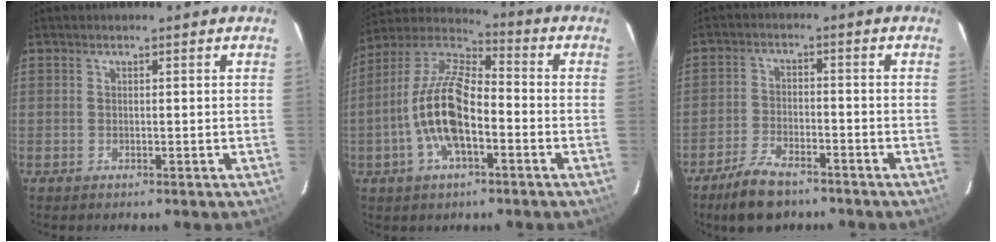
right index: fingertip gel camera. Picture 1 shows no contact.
{"total": 14.6, "force": [-4.1, 6.0, 12.6], "torque": [-0.258, 0.005, -0.082]}
{"total": 8.1, "force": [-6.3, 3.2, 4.0], "torque": [-0.105, -0.001, -0.113]}